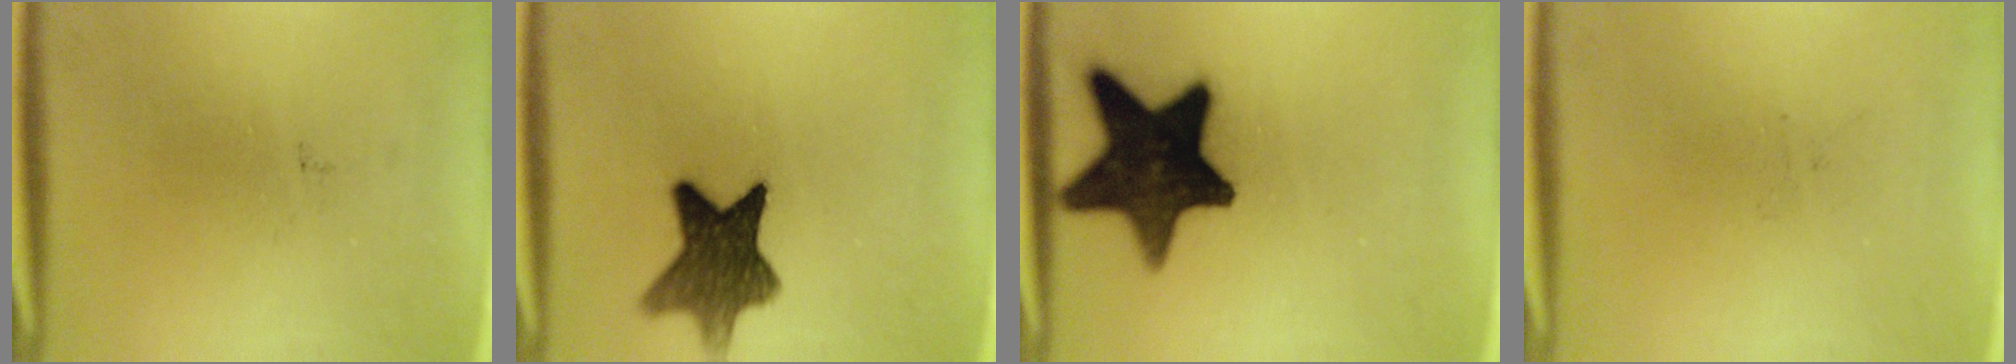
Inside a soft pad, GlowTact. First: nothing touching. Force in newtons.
{"total": 10.3}
{"total": 17.7}
{"total": 0.0}